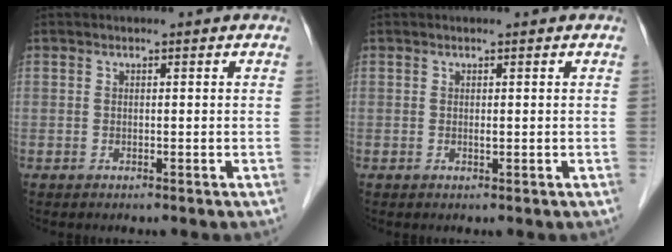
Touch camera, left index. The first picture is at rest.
{"total": 0.5, "force": [0.2, 0.1, 0.5], "torque": [-0.010, 0.000, 0.004]}